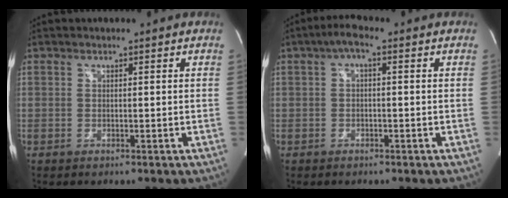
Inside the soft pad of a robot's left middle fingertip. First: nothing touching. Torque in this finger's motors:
{"motor_torque": [-0.18, -0.18, 0.18, 0.04]}